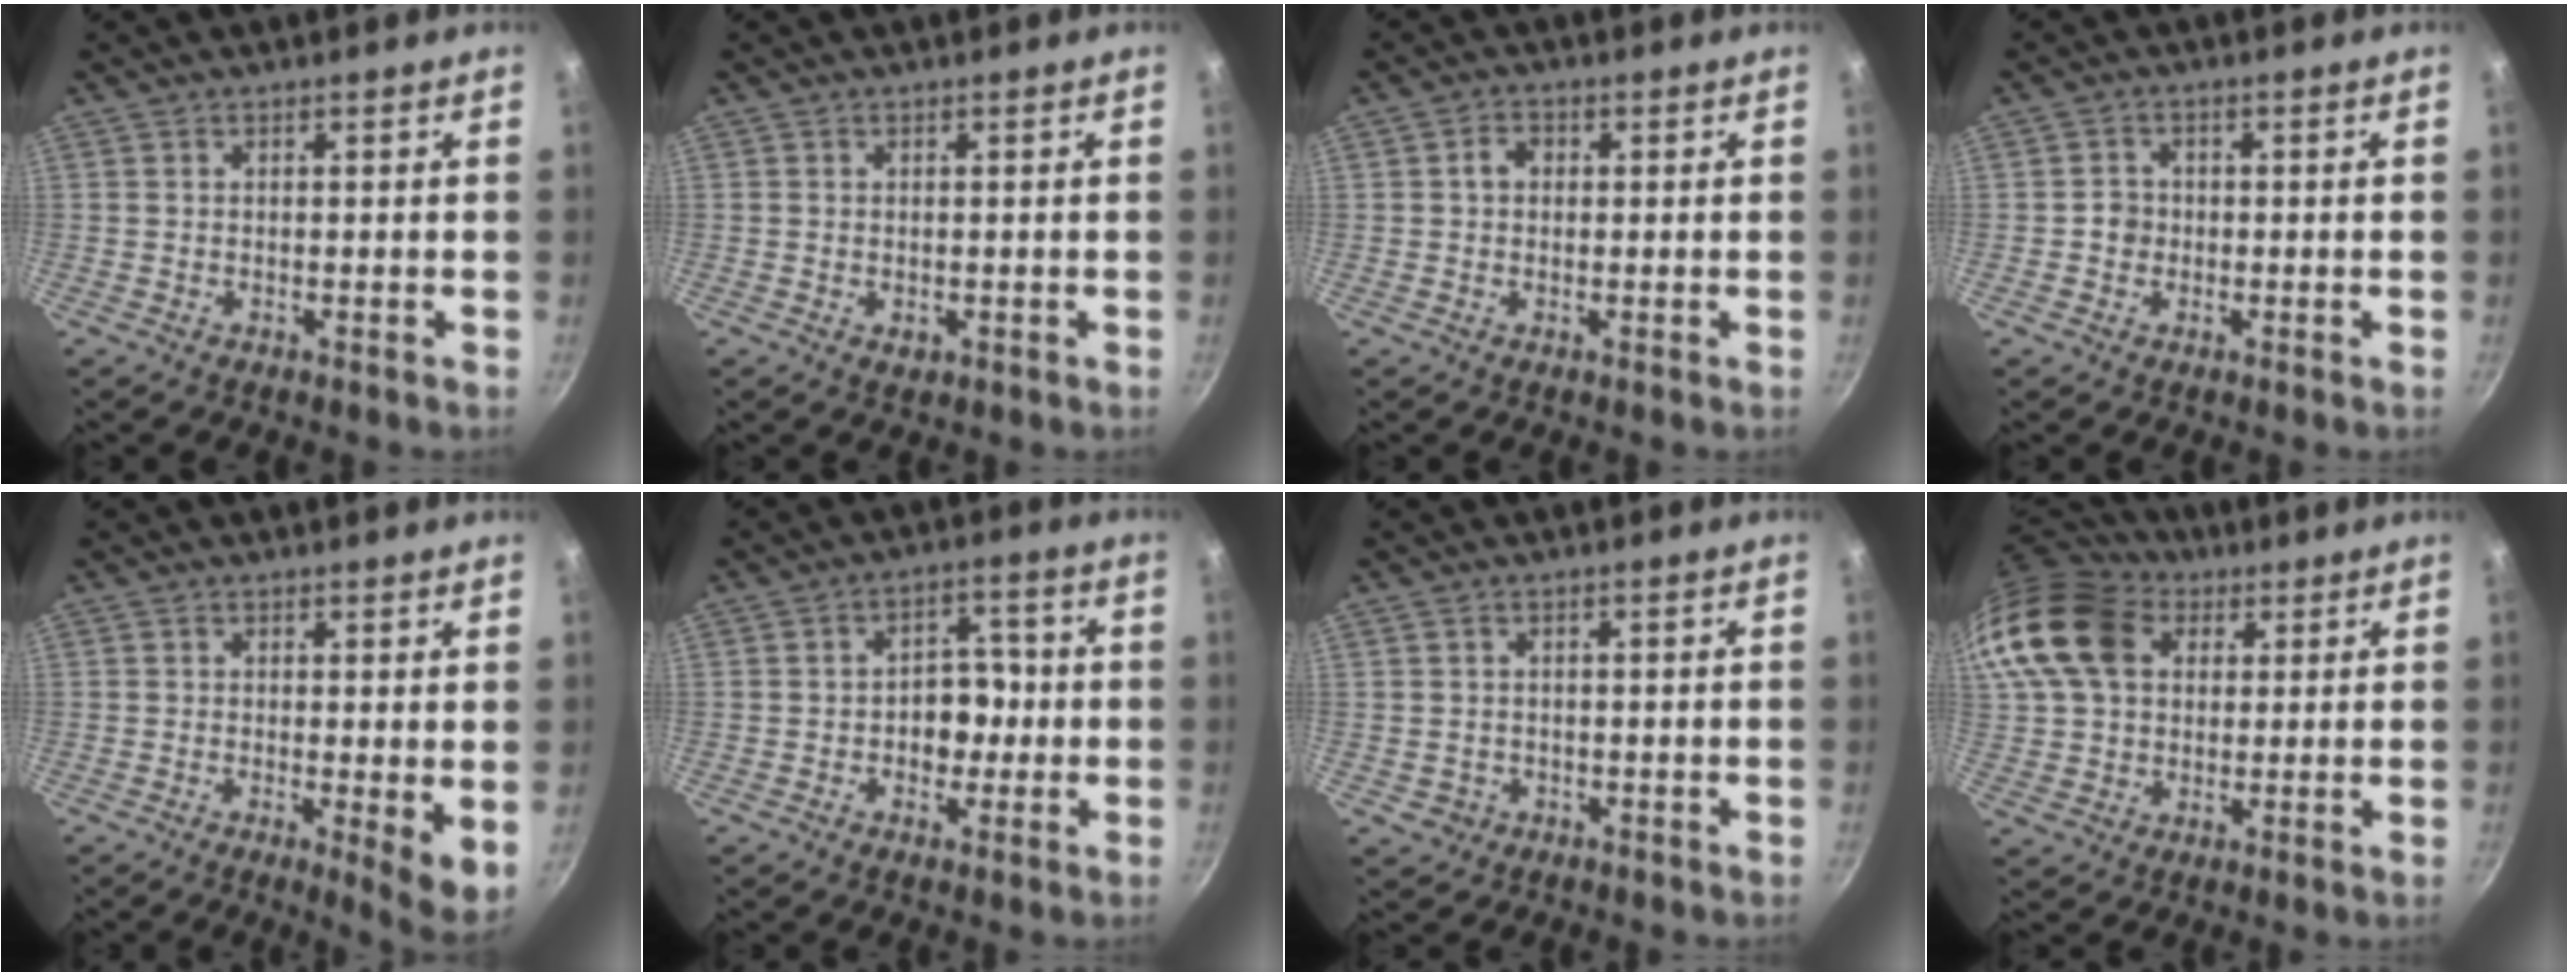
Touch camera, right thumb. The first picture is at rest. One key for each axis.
{"total": 1.2, "fx": -0.1, "fy": 0.9, "fz": 0.7, "tx": -0.009, "ty": -0.002, "tz": -0.002}
{"total": 2.7, "fx": 0.3, "fy": 2.2, "fz": 1.6, "tx": -0.014, "ty": 0.007, "tz": 0.002}
{"total": 2.8, "fx": -0.6, "fy": 2.6, "fz": 1.0, "tx": 0.002, "ty": 0.009, "tz": -0.014}
{"total": 5.7, "fx": 0.1, "fy": 1.5, "fz": 5.5, "tx": -0.071, "ty": -0.021, "tz": -0.001}
{"total": 6.6, "fx": -0.9, "fy": 5.0, "fz": 4.3, "tx": -0.008, "ty": 0.017, "tz": -0.016}
{"total": 2.9, "fx": -0.8, "fy": 2.7, "fz": 0.8, "tx": -0.003, "ty": 0.007, "tz": -0.002}
{"total": 20.8, "fx": 6.9, "fy": 15.5, "fz": 12.1, "tx": -0.263, "ty": 0.028, "tz": 0.116}